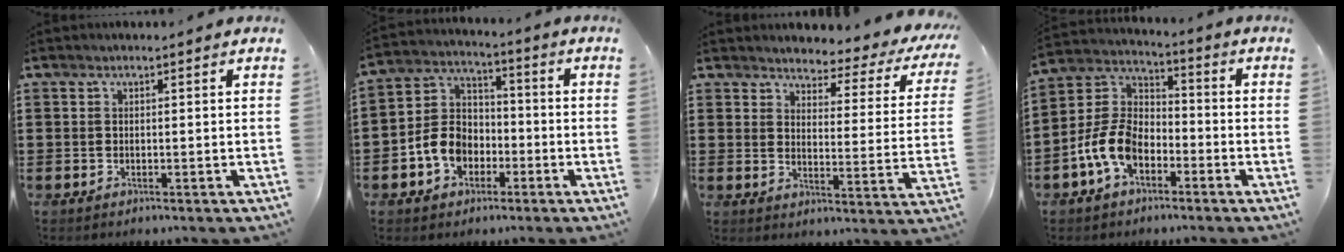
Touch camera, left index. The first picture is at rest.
{"total": 7.6, "force": [-3.2, 6.1, 3.4], "torque": [-0.095, 0.019, -0.065]}
{"total": 3.1, "force": [2.8, 1.0, 0.8], "torque": [-0.030, -0.027, 0.040]}
{"total": 8.8, "force": [-4.3, 5.3, 5.5], "torque": [-0.155, 0.000, -0.093]}